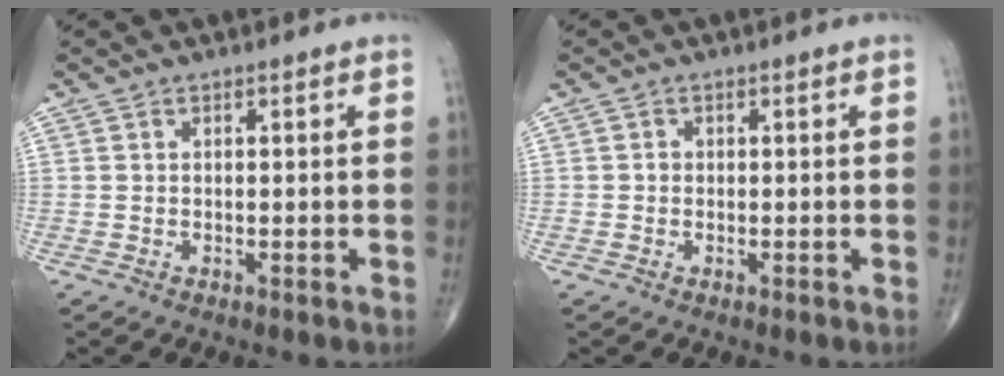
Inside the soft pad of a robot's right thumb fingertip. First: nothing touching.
{"total": 0.8, "force": [-0.1, 0.8, 0.2], "torque": [0.001, 0.003, -0.003]}